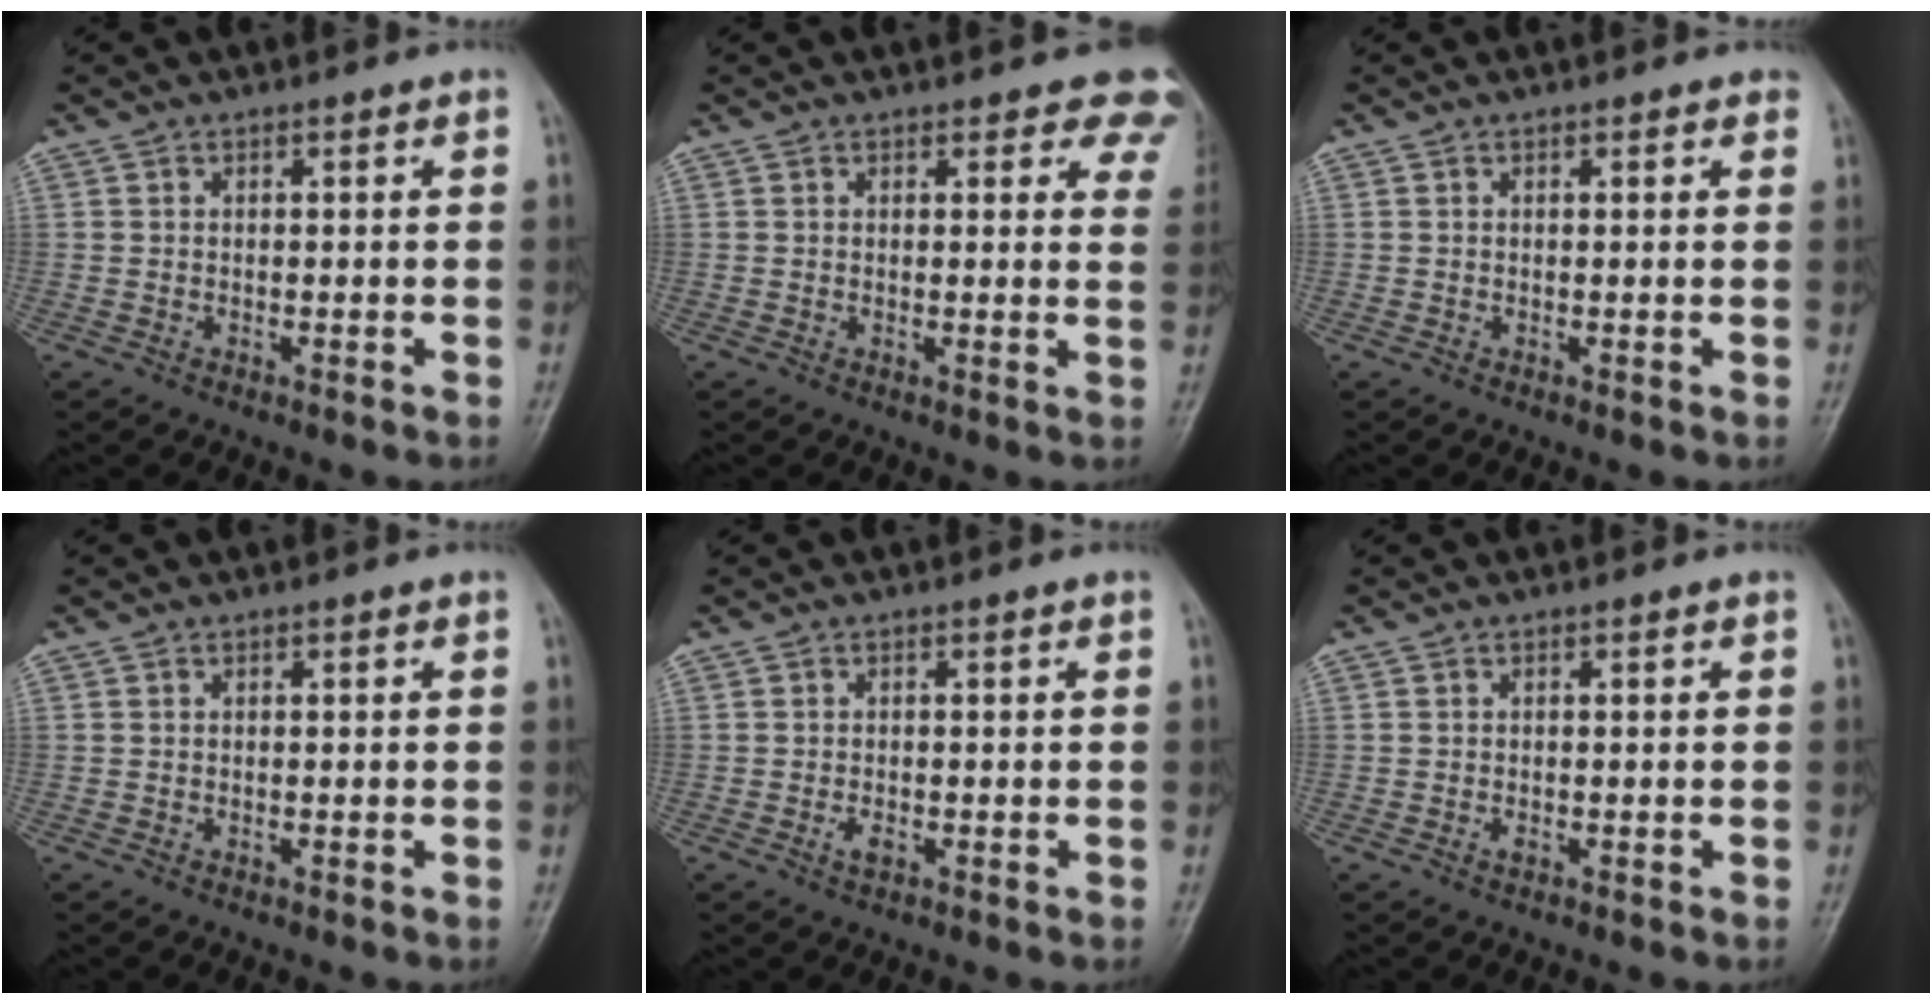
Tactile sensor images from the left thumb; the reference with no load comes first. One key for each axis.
{"total": 8.3, "fx": 6.5, "fy": 3.5, "fz": 3.6, "tx": 0.006, "ty": -0.024, "tz": 0.052}
{"total": 1.1, "fx": 0.7, "fy": 0.6, "fz": 0.6, "tx": 0.002, "ty": -0.002, "tz": 0.002}
{"total": 0.0}
{"total": 1.7, "fx": -0.6, "fy": 1.0, "fz": 1.3, "tx": -0.019, "ty": -0.001, "tz": -0.011}
{"total": 0.9, "fx": -0.3, "fy": 0.6, "fz": 0.6, "tx": -0.007, "ty": -0.001, "tz": -0.006}